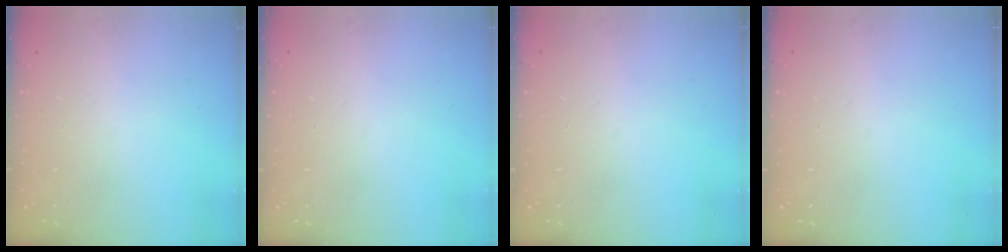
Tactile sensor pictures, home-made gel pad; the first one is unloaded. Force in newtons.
{"total": 0.0}
{"total": 0.0}
{"total": 0.0}